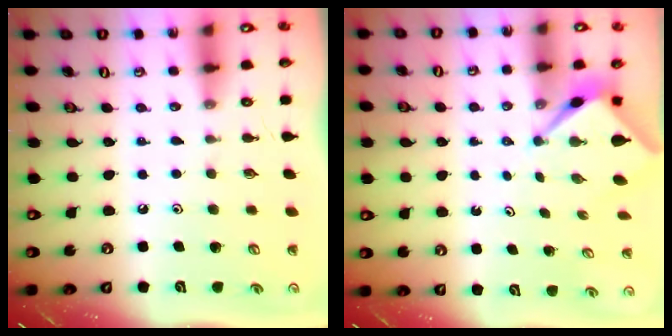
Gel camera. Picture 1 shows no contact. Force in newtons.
{"total": 2.7, "press": 2.7, "slide": 0.1}